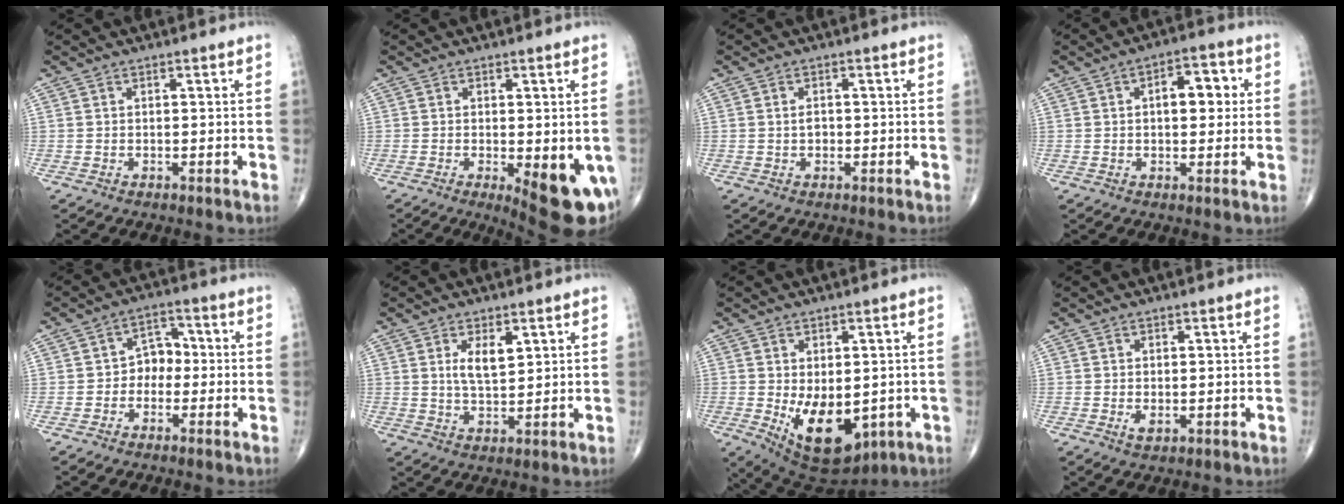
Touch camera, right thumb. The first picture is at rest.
{"total": 11.4, "force": [-3.4, 3.8, 10.2], "torque": [-0.115, -0.019, -0.034]}
{"total": 1.5, "force": [-0.1, 1.0, 1.0], "torque": [-0.012, 0.002, -0.002]}
{"total": 7.5, "force": [1.3, 4.0, 6.2], "torque": [-0.060, 0.014, 0.012]}
{"total": 5.0, "force": [-1.0, 3.9, 2.8], "torque": [-0.014, 0.024, -0.032]}
{"total": 5.2, "force": [2.0, 2.3, 4.2], "torque": [-0.066, -0.018, 0.039]}
{"total": 13.1, "force": [-2.5, 7.7, 10.4], "torque": [-0.138, -0.014, -0.012]}
{"total": 1.7, "force": [-0.2, 0.9, 1.4], "torque": [-0.024, -0.004, 0.000]}